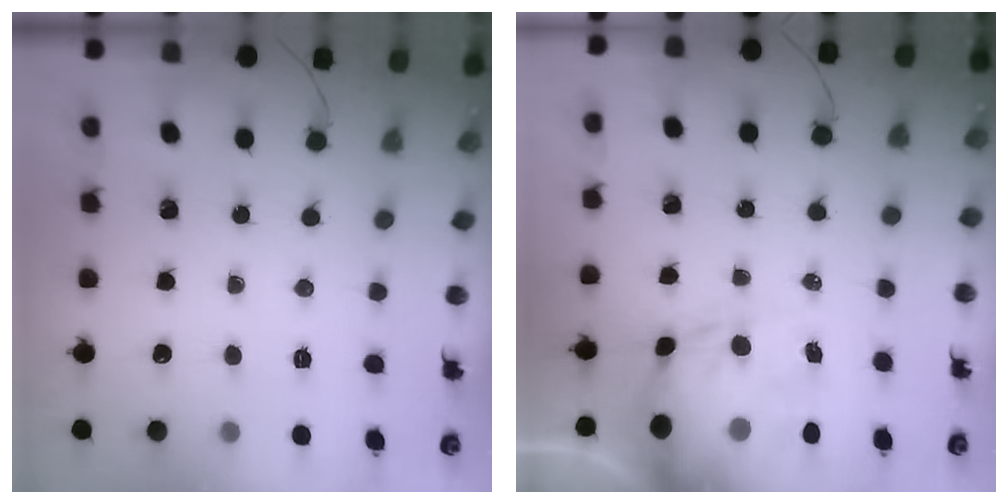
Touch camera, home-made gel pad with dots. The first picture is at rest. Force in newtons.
{"total": 13.6, "press": 13.0, "slide": 3.9}